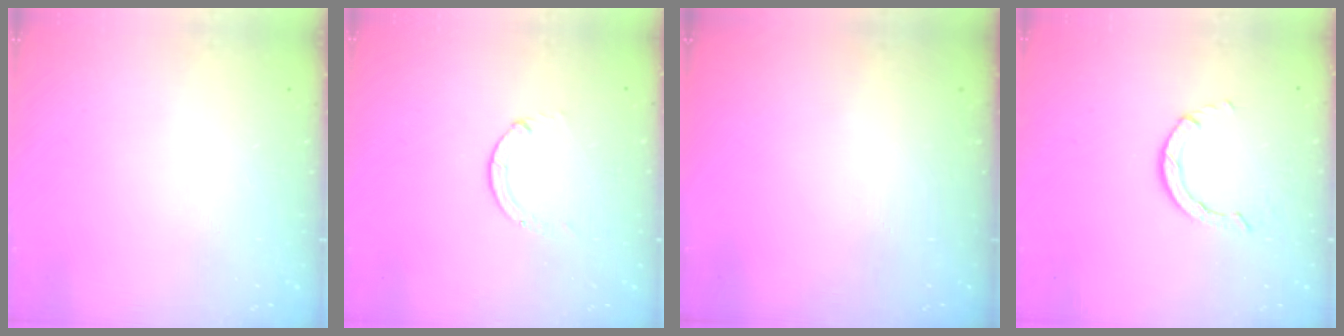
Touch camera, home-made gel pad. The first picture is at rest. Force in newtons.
{"total": 0.0}
{"total": 0.0}
{"total": 2.8, "press": 2.8, "slide": 0.2}